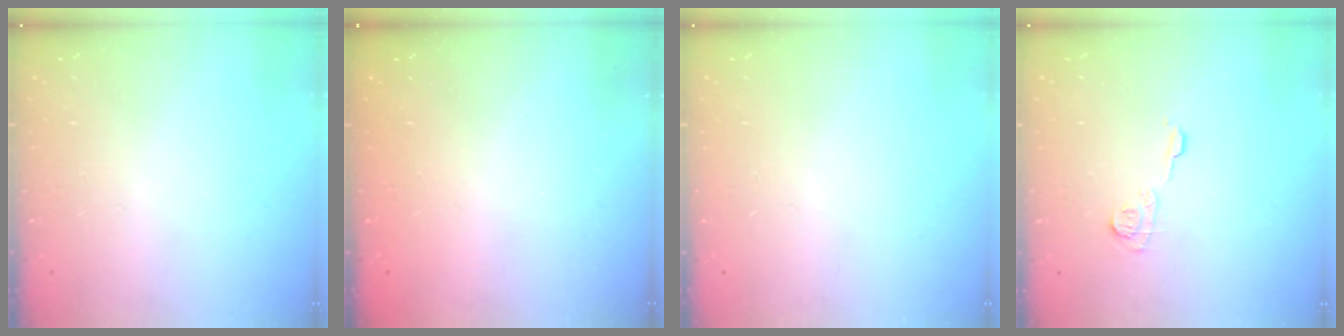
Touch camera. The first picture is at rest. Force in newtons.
{"total": 2.5, "press": 2.4, "slide": 0.8}
{"total": 0.0}
{"total": 7.4, "press": 7.3, "slide": 0.6}